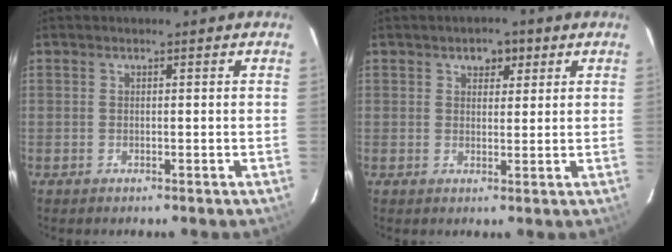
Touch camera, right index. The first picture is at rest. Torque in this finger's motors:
{"motor_torque": [0.02, -0.01, 0.03, 0.03]}